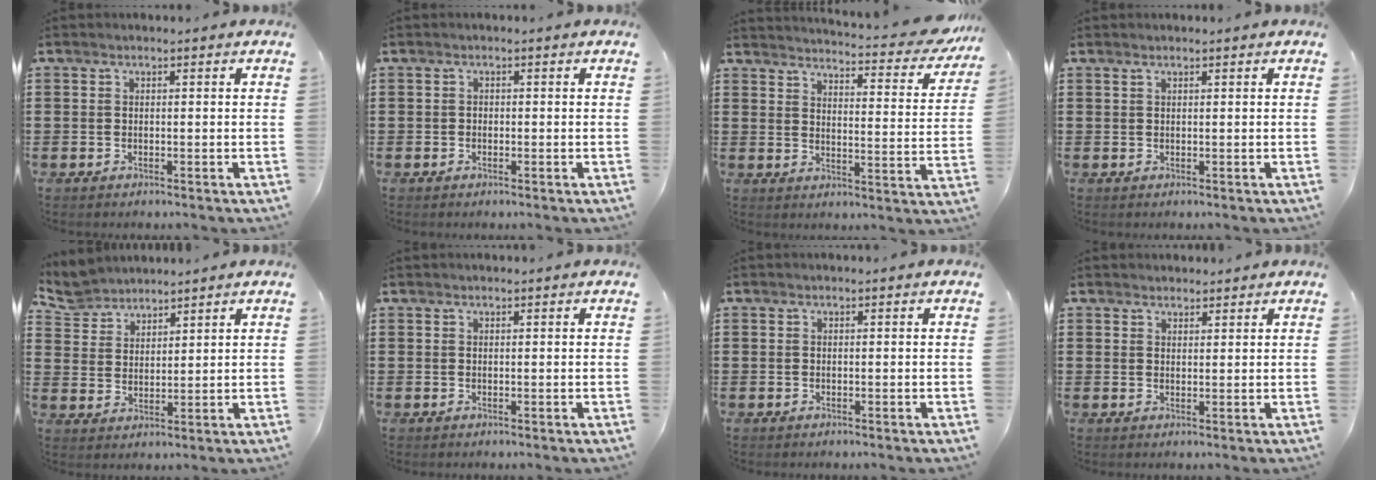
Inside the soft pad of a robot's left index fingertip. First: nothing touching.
{"total": 0.6, "force": [-0.4, 0.4, 0.1], "torque": [-0.004, 0.000, -0.009]}
{"total": 4.2, "force": [3.9, -0.3, 1.6], "torque": [-0.035, -0.038, 0.057]}
{"total": 0.5, "force": [0.4, 0.1, 0.3], "torque": [-0.007, 0.000, 0.009]}
{"total": 4.9, "force": [4.7, 1.4, 0.3], "torque": [-0.028, -0.012, 0.088]}
{"total": 0.0}
{"total": 0.0}
{"total": 1.9, "force": [1.7, 0.6, -0.1], "torque": [-0.003, 0.004, 0.035]}